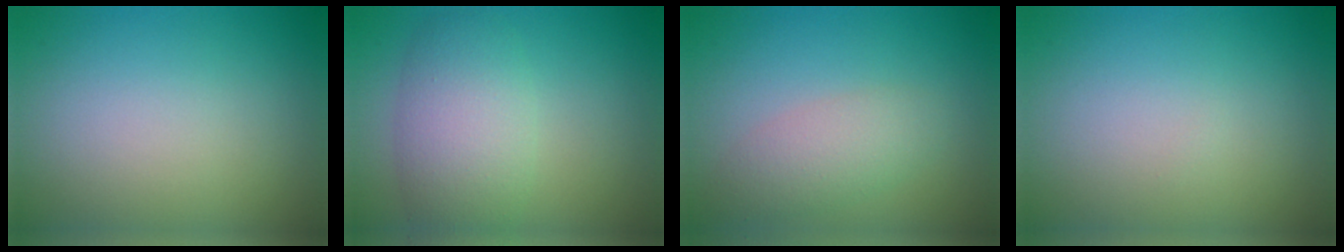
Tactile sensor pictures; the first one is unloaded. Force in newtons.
{"total": 5.5, "press": 5.5, "slide": 0.2}
{"total": 3.0, "press": 3.0, "slide": 0.1}
{"total": 0.0}